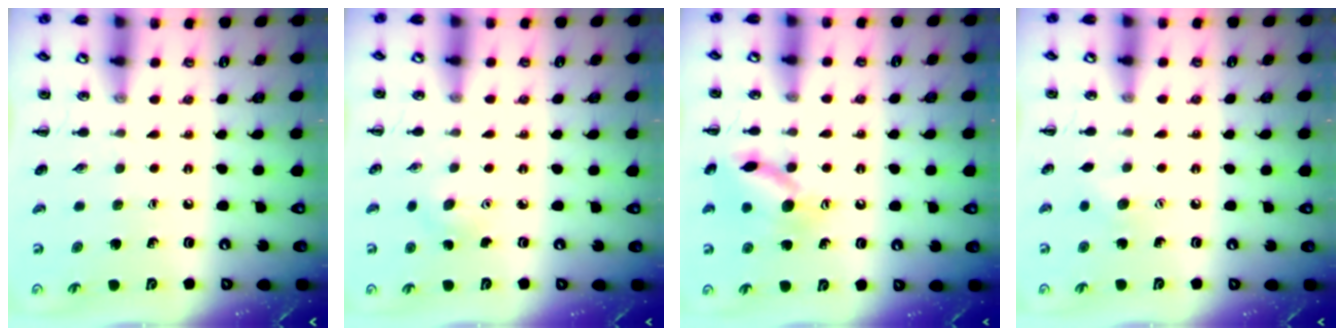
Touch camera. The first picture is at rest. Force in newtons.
{"total": 3.0, "press": 2.8, "slide": 0.8}
{"total": 13.2, "press": 13.2, "slide": 1.1}
{"total": 3.4, "press": 3.3, "slide": 0.8}